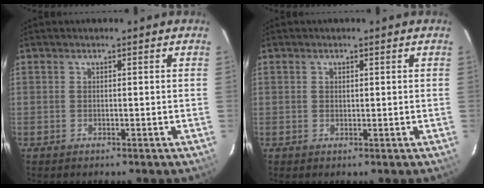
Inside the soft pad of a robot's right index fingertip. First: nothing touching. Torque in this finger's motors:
{"motor_torque": [-0.35, 0.06, -0.02, 0.00]}